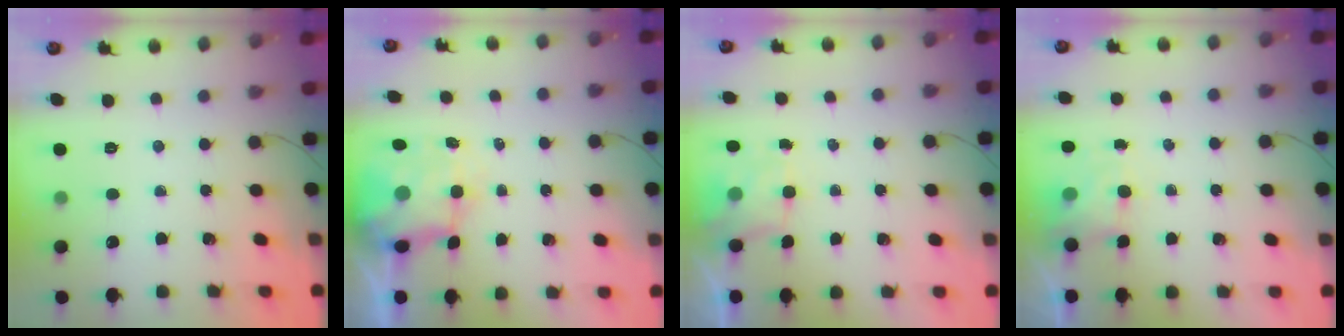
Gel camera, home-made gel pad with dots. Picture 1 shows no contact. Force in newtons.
{"total": 5.5, "press": 5.2, "slide": 1.9}
{"total": 1.8, "press": 1.5, "slide": 1.0}
{"total": 4.6, "press": 4.5, "slide": 1.1}